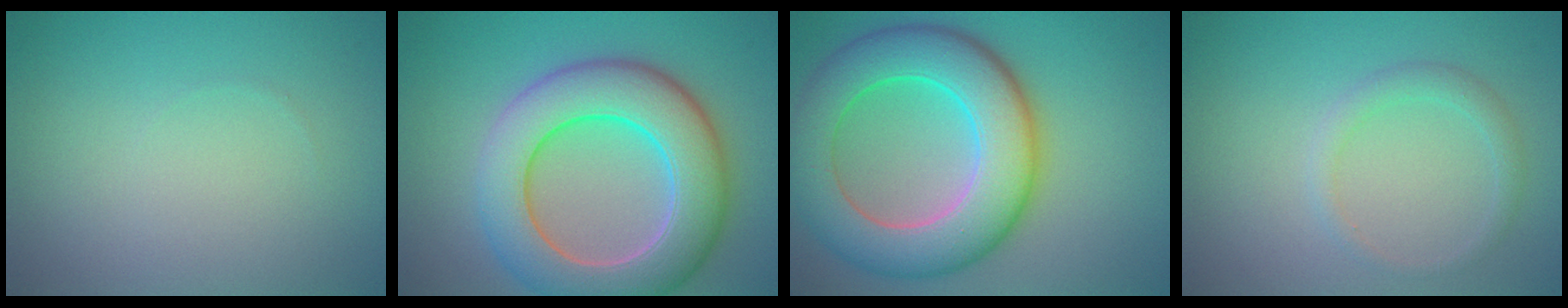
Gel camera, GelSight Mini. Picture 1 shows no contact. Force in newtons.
{"total": 9.7, "press": 9.7, "slide": 0.7}
{"total": 10.1, "press": 10.1, "slide": 0.2}
{"total": 1.5, "press": 1.5, "slide": 0.1}